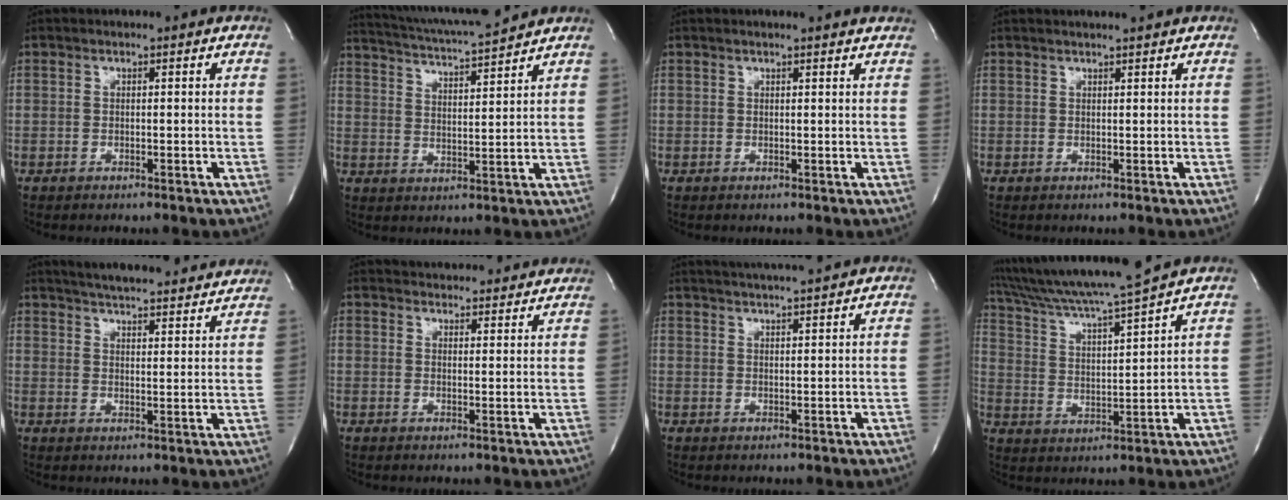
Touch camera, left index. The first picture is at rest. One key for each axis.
{"total": 12.5, "fx": 11.7, "fy": -0.2, "fz": 4.3, "tx": -0.087, "ty": 0.011, "tz": 0.185}
{"total": 4.8, "fx": 4.6, "fy": -0.1, "fz": 1.5, "tx": -0.020, "ty": 0.009, "tz": 0.039}
{"total": 3.8, "fx": 3.5, "fy": -0.1, "fz": 1.5, "tx": -0.021, "ty": 0.019, "tz": 0.045}
{"total": 23.4, "fx": 21.7, "fy": 3.2, "fz": 8.1, "tx": -0.130, "ty": -0.010, "tz": 0.276}
{"total": 13.8, "fx": 13.1, "fy": 3.0, "fz": 3.0, "tx": -0.031, "ty": 0.020, "tz": 0.161}
{"total": 9.4, "fx": 8.7, "fy": -0.3, "fz": 3.6, "tx": -0.065, "ty": 0.021, "tz": 0.126}
{"total": 14.7, "fx": 12.9, "fy": -1.7, "fz": 6.9, "tx": -0.129, "ty": 0.003, "tz": 0.219}